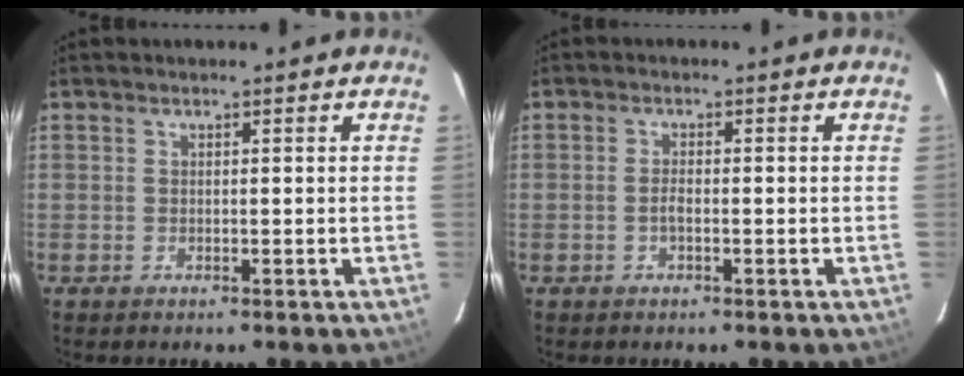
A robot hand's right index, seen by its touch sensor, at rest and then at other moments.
{"total": 1.7, "force": [-0.6, 0.6, 1.5], "torque": [-0.031, 0.002, -0.011]}